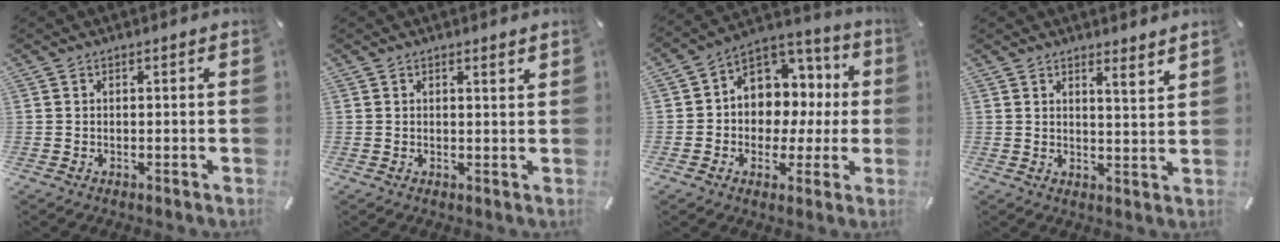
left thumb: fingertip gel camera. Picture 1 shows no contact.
{"total": 1.2, "force": [0.9, 0.2, 0.7], "torque": [-0.006, -0.004, 0.014]}
{"total": 10.0, "force": [1.2, 9.2, 3.6], "torque": [-0.056, -0.024, 0.032]}
{"total": 3.7, "force": [3.5, 0.0, 1.2], "torque": [-0.017, -0.031, 0.058]}